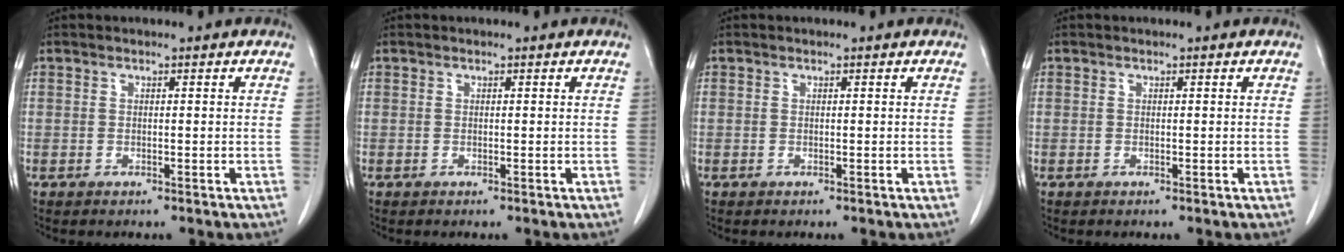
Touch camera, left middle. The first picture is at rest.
{"total": 0.0}
{"total": 0.0}
{"total": 0.0}